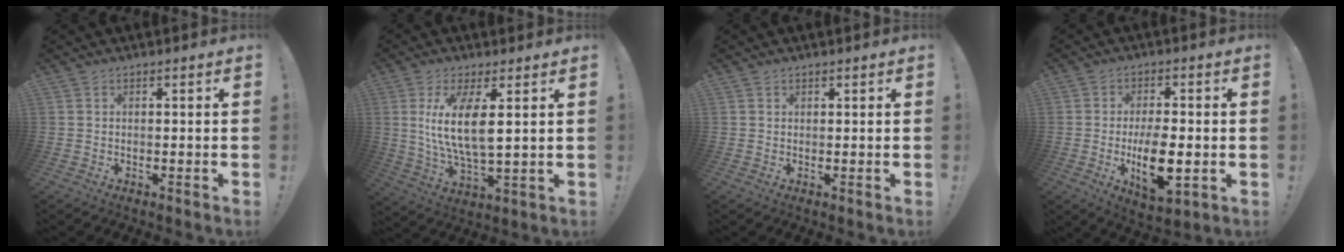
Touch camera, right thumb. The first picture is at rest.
{"total": 12.8, "force": [3.4, 3.9, 11.7], "torque": [-0.219, -0.023, 0.052]}
{"total": 0.5, "force": [0.5, 0.2, 0.1], "torque": [0.002, -0.001, 0.009]}
{"total": 11.9, "force": [-2.4, 5.9, 10.0], "torque": [-0.159, -0.001, -0.039]}